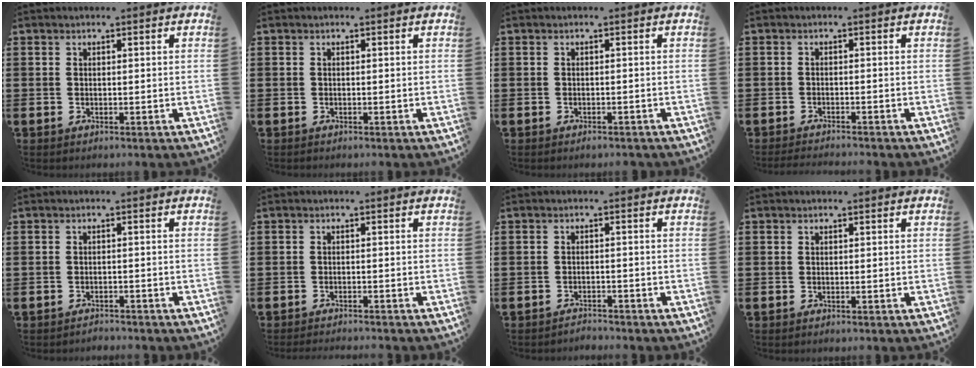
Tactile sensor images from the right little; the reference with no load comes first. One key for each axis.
{"total": 0.0}
{"total": 0.5, "fx": -0.5, "fy": 0.1, "fz": 0.2, "tx": 0.004, "ty": -0.008, "tz": -0.011}
{"total": 1.2, "fx": -1.2, "fy": -0.1, "fz": 0.3, "tx": -0.005, "ty": 0.000, "tz": -0.024}
{"total": 1.1, "fx": -1.1, "fy": 0.0, "fz": -0.1, "tx": -0.002, "ty": 0.002, "tz": -0.024}
{"total": 1.0, "fx": -1.0, "fy": -0.2, "fz": 0.0, "tx": -0.001, "ty": 0.000, "tz": -0.020}
{"total": 1.6, "fx": -1.5, "fy": 0.0, "fz": -0.2, "tx": -0.001, "ty": 0.003, "tz": -0.034}
{"total": 0.0}